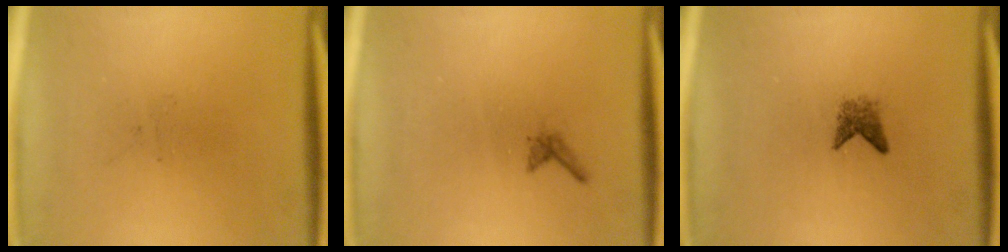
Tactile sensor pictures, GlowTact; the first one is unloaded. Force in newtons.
{"total": 0.6}
{"total": 1.6}